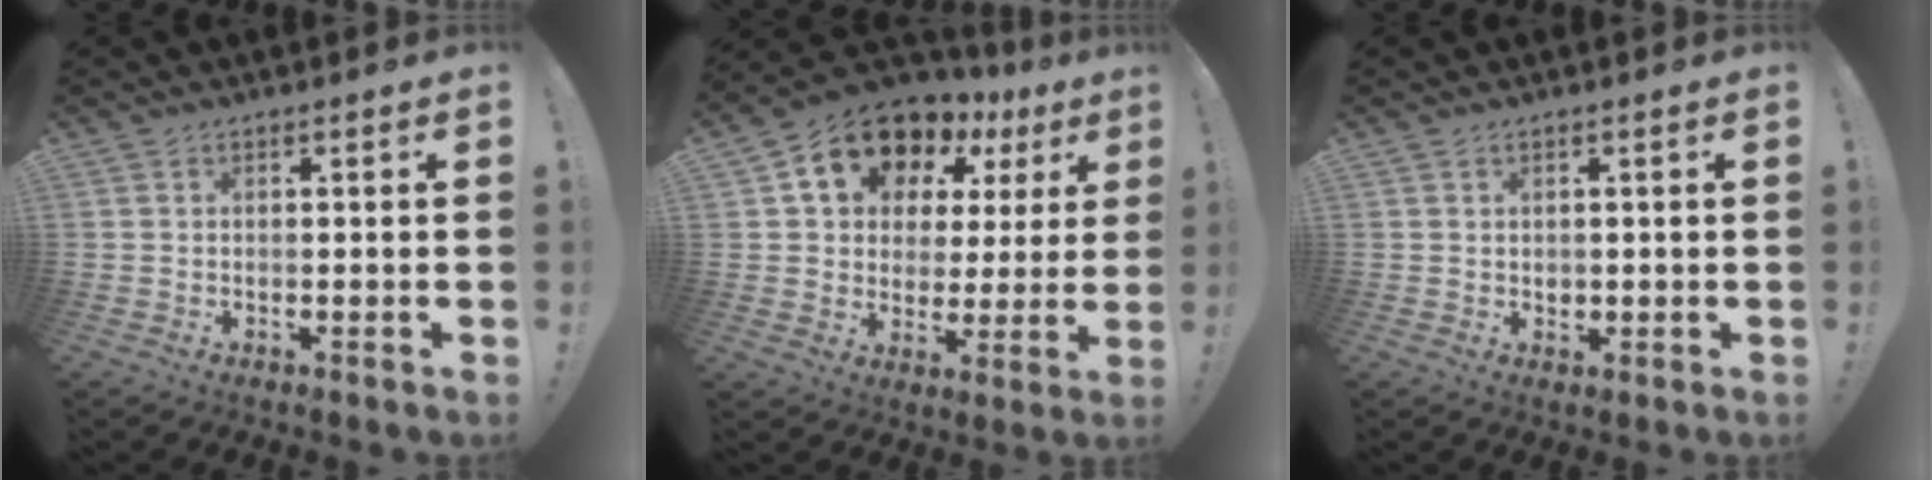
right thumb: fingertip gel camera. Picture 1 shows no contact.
{"total": 14.3, "force": [9.2, 9.0, 6.2], "torque": [-0.101, -0.064, 0.172]}
{"total": 1.5, "force": [0.4, 1.4, 0.3], "torque": [-0.003, 0.000, 0.007]}